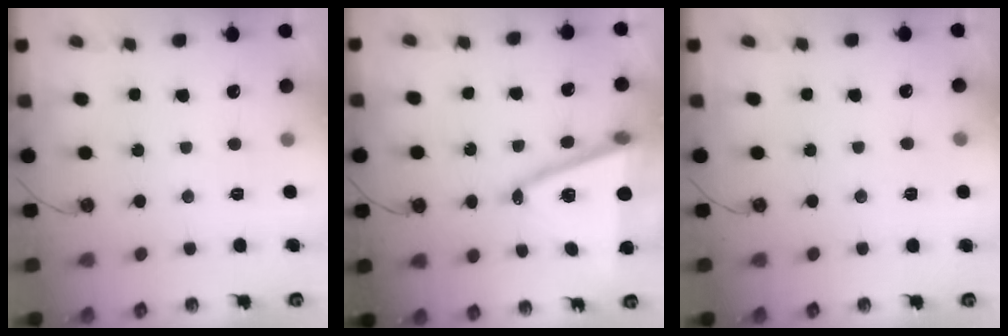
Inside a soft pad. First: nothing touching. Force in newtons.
{"total": 16.6, "press": 16.2, "slide": 3.6}
{"total": 5.3, "press": 3.1, "slide": 4.3}